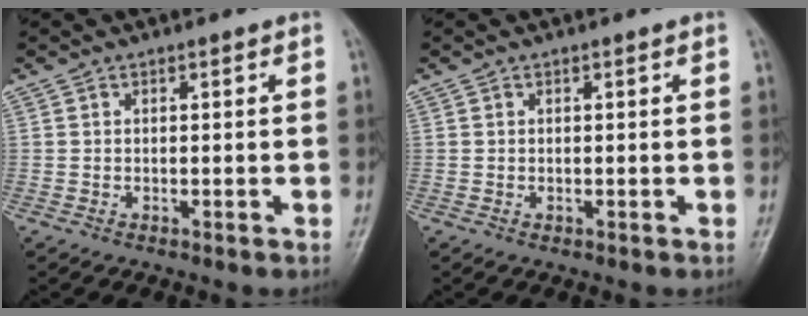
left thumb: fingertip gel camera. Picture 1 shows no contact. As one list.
[{"total": 0.6, "force": [0.2, 0.2, 0.5], "torque": [-0.004, 0.002, 0.003]}]